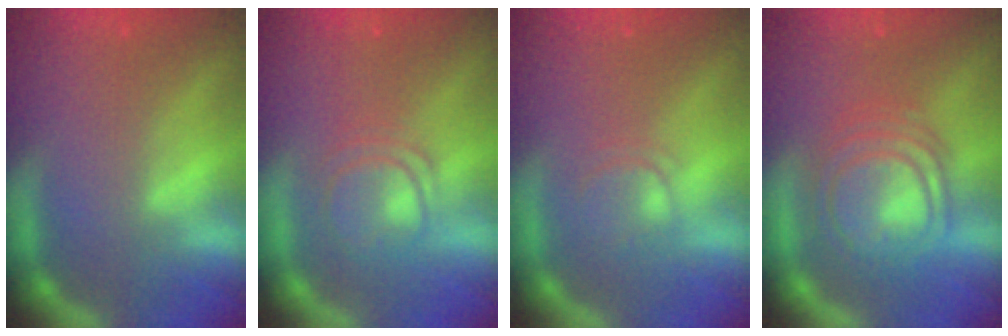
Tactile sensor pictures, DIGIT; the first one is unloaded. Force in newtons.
{"total": 4.0}
{"total": 2.0}
{"total": 8.1}